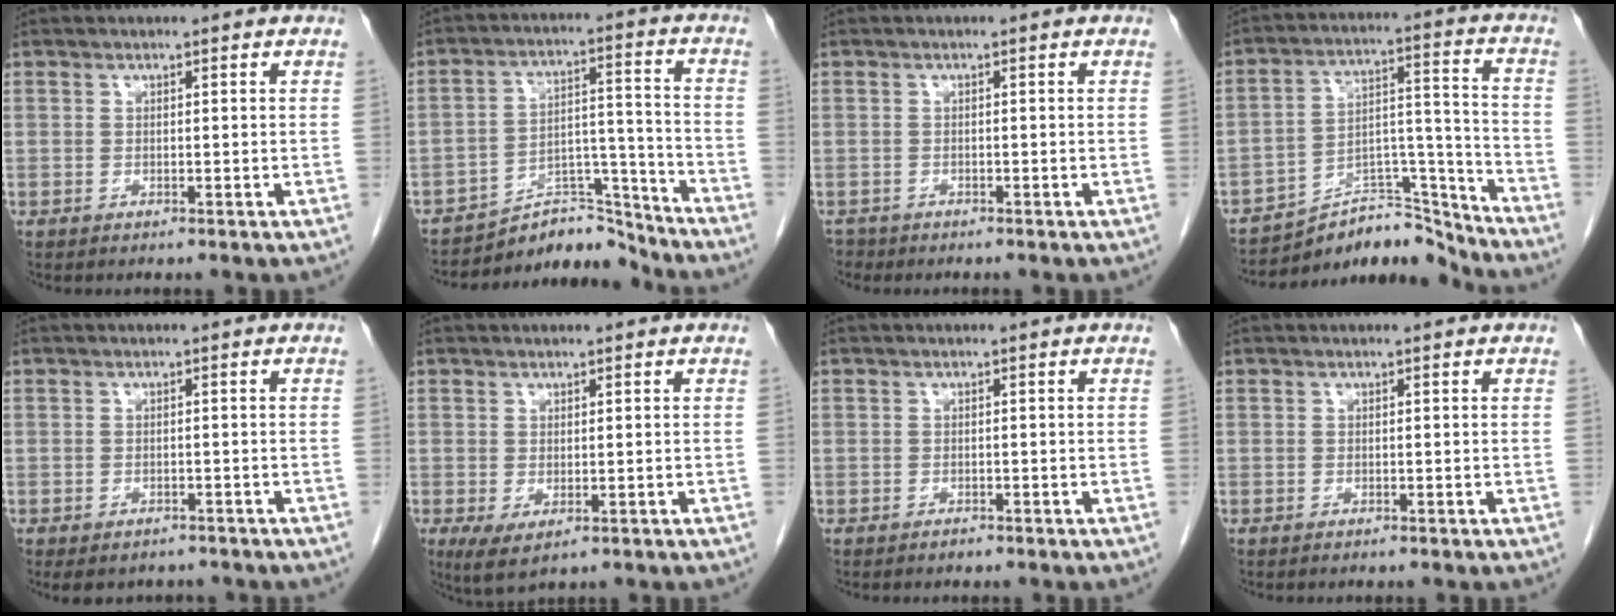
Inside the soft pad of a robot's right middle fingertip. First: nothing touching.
{"total": 9.3, "force": [-9.1, 1.7, 0.2], "torque": [0.009, 0.051, -0.152]}
{"total": 1.2, "force": [-1.0, 0.5, -0.2], "torque": [0.000, -0.001, -0.017]}
{"total": 12.1, "force": [-11.8, 2.5, 1.1], "torque": [-0.002, 0.059, -0.194]}
{"total": 5.0, "force": [-4.1, 2.5, 1.4], "torque": [-0.012, 0.004, -0.051]}
{"total": 3.3, "force": [-1.0, 1.3, 2.9], "torque": [-0.050, -0.011, -0.005]}
{"total": 0.5, "force": [-0.5, 0.2, 0.1], "torque": [-0.004, 0.000, -0.008]}
{"total": 0.0}